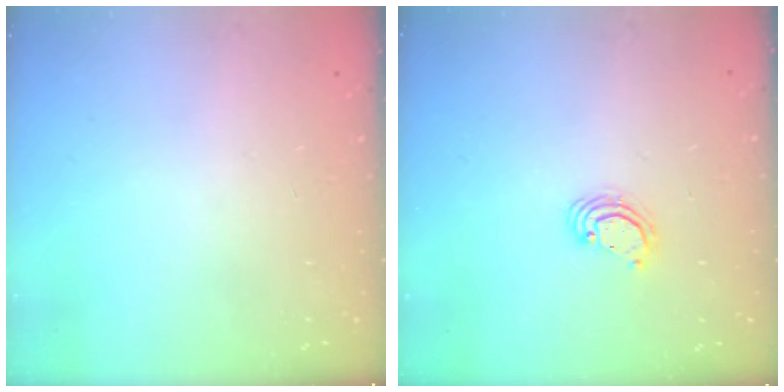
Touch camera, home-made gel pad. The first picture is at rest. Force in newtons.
{"total": 3.6, "press": 3.6, "slide": 0.4}